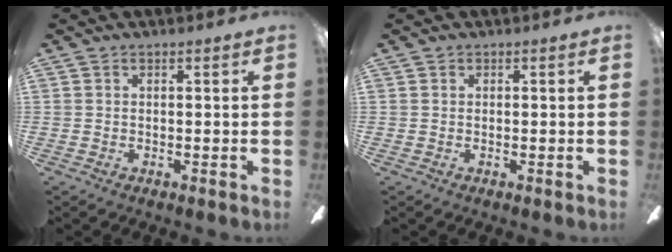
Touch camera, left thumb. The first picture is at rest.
{"total": 0.0}